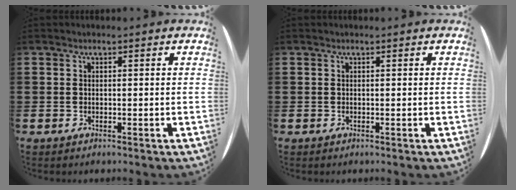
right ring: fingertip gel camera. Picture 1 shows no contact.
{"total": 0.0}